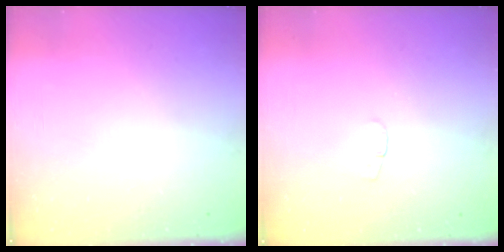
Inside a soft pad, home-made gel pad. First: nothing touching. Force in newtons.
{"total": 3.8, "press": 3.8, "slide": 0.4}